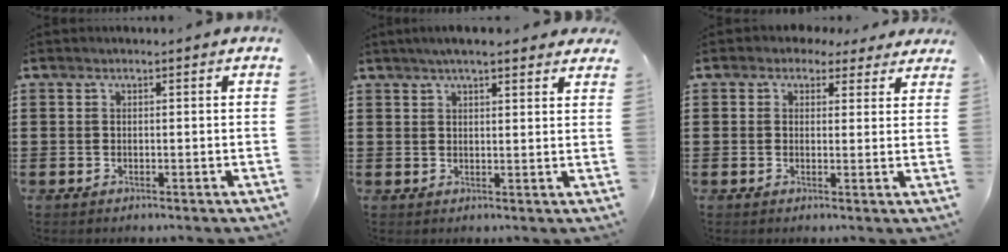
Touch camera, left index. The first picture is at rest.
{"total": 4.0, "force": [3.3, 0.8, 2.1], "torque": [-0.048, 0.003, 0.059]}
{"total": 2.4, "force": [1.7, 1.6, 0.6], "torque": [-0.013, 0.005, 0.030]}